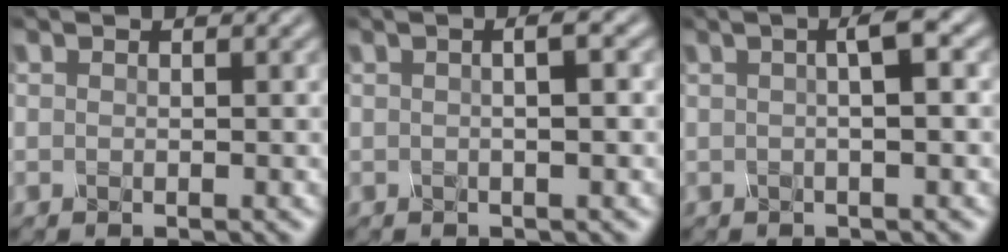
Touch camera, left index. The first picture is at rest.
{"total": 2.8, "force": [0.5, 1.0, 2.6], "torque": [-0.015, 0.008, -0.011]}
{"total": 2.8, "force": [0.5, 0.5, 2.7], "torque": [-0.038, 0.010, 0.003]}